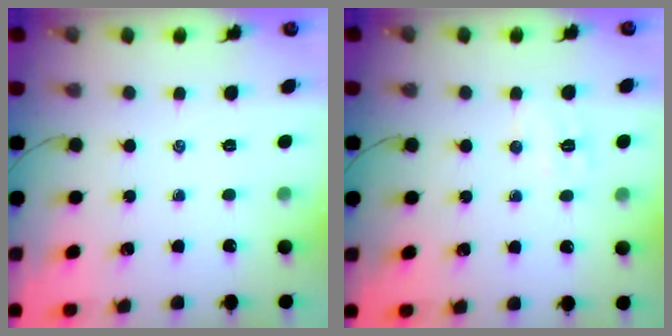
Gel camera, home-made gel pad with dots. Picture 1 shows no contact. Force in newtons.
{"total": 5.4, "press": 5.4, "slide": 0.9}